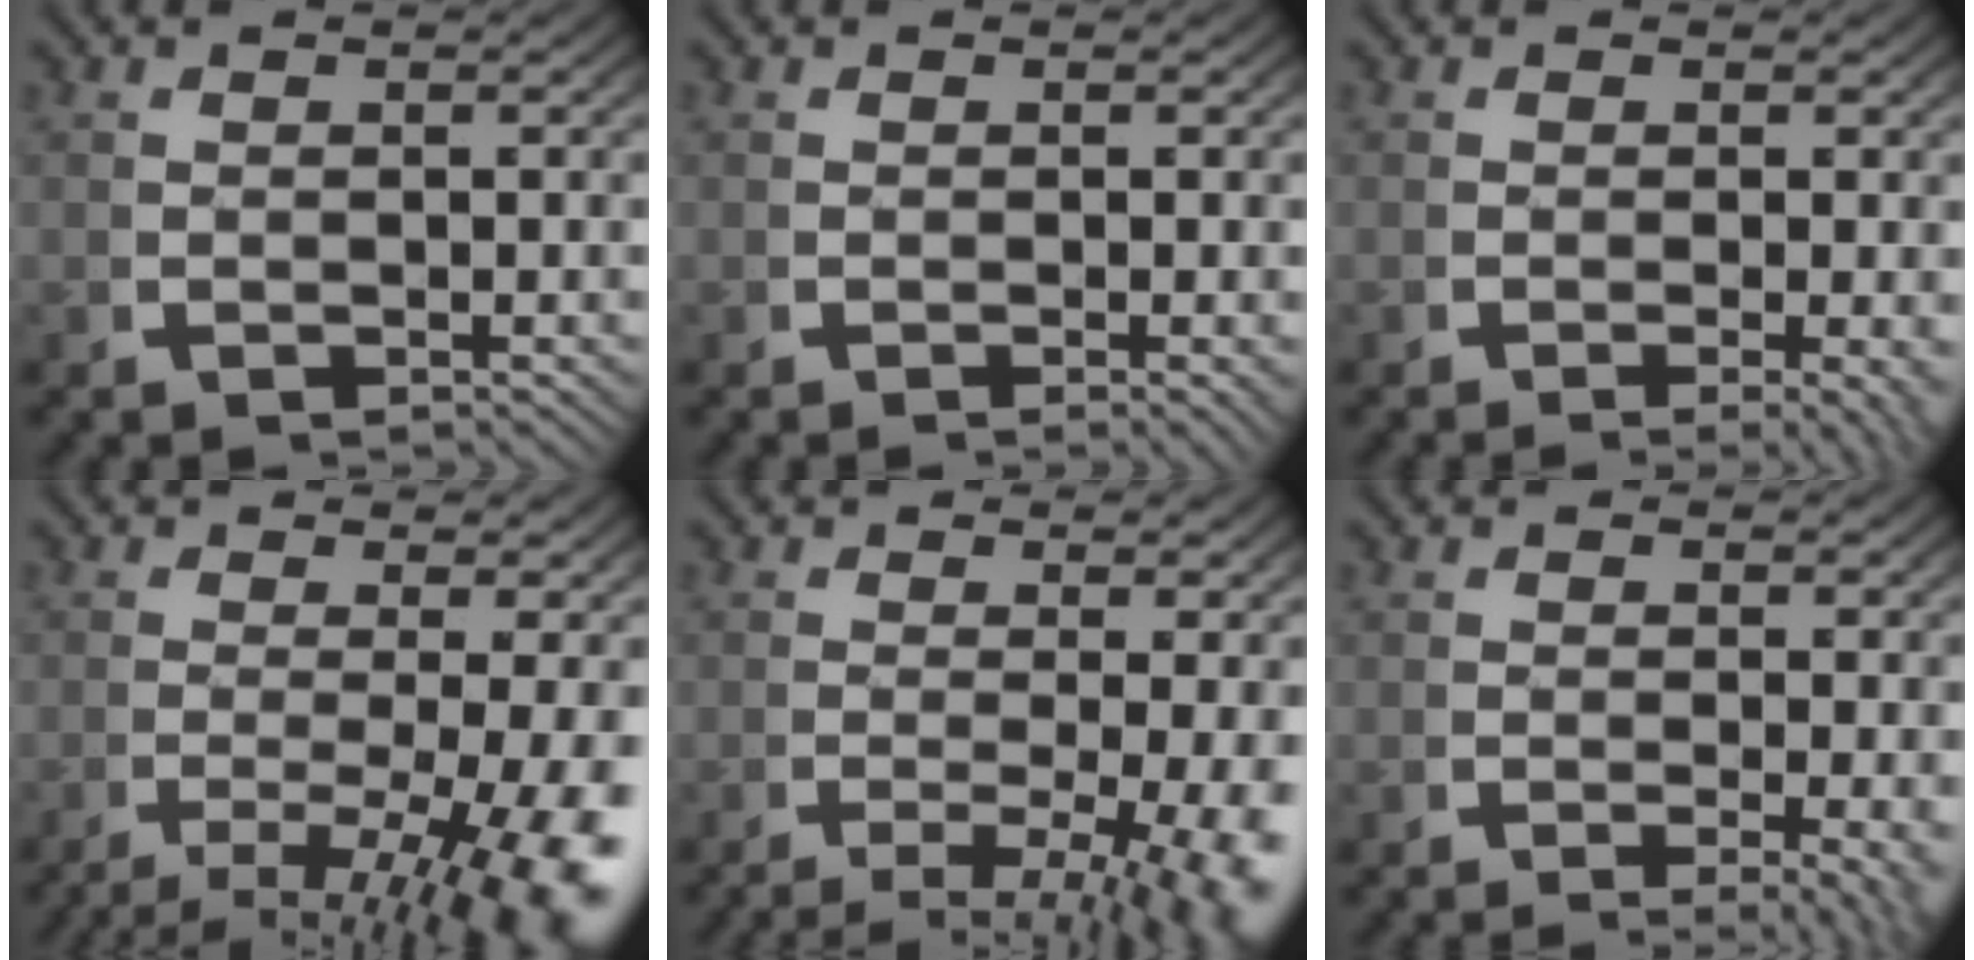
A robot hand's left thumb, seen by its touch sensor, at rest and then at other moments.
{"total": 0.9, "force": [-0.4, 0.2, 0.8], "torque": [-0.014, -0.001, -0.005]}
{"total": 2.9, "force": [-1.4, 0.8, 2.4], "torque": [-0.036, -0.017, -0.017]}
{"total": 9.3, "force": [-2.8, 4.1, 7.9], "torque": [-0.125, -0.039, -0.024]}
{"total": 8.5, "force": [-3.3, 3.9, 6.8], "torque": [-0.104, -0.043, -0.035]}
{"total": 4.0, "force": [-1.9, 1.4, 3.2], "torque": [-0.049, -0.026, -0.020]}